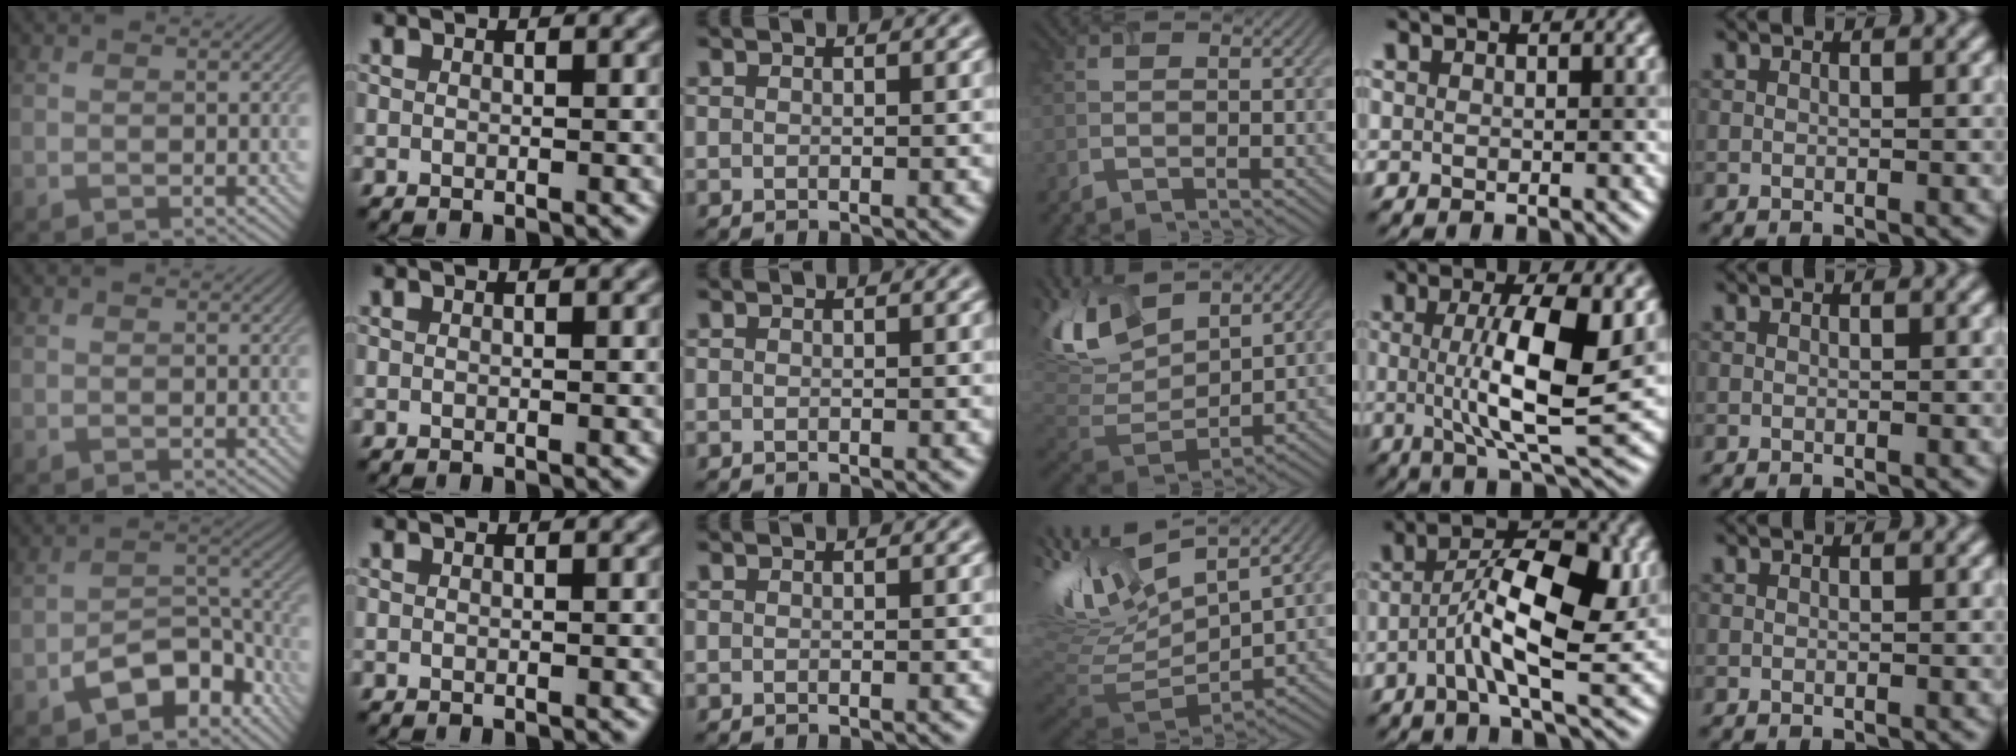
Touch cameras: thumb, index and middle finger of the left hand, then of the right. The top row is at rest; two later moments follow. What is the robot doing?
{"motion": "open", "object": "airpods case & airpods"}